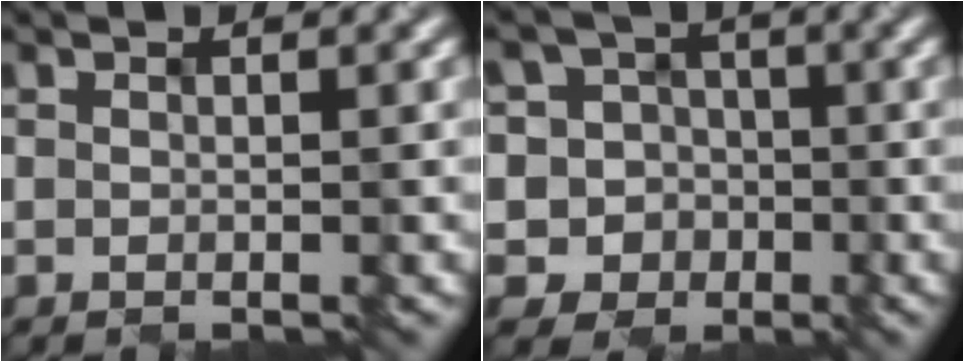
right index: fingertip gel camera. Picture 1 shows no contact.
{"total": 4.1, "force": [-1.1, 4.0, 0.2], "torque": [0.012, 0.019, -0.040]}